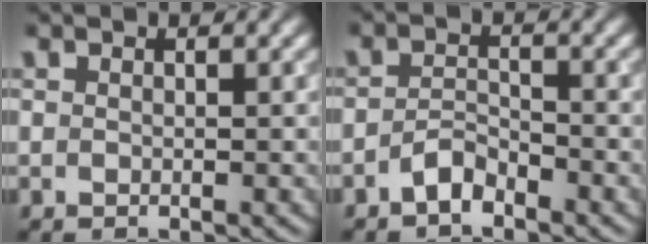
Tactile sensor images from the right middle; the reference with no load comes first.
{"total": 2.0, "force": [-1.6, 0.7, 1.0], "torque": [-0.022, 0.007, -0.034]}